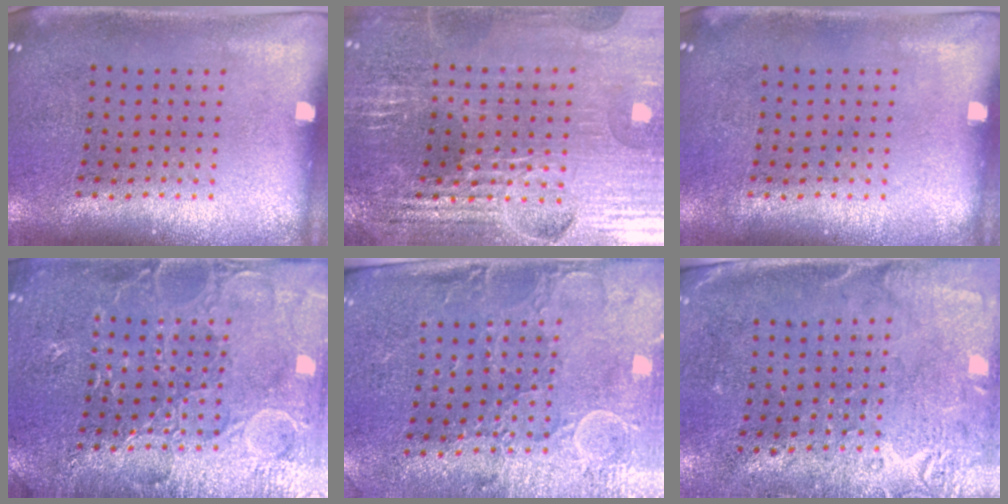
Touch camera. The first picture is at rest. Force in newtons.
{"total": 3.7, "press": 3.6, "slide": 0.7}
{"total": 0.0}
{"total": 5.6, "press": 5.5, "slide": 0.7}
{"total": 3.0, "press": 2.6, "slide": 1.5}
{"total": 2.7, "press": 2.3, "slide": 1.5}